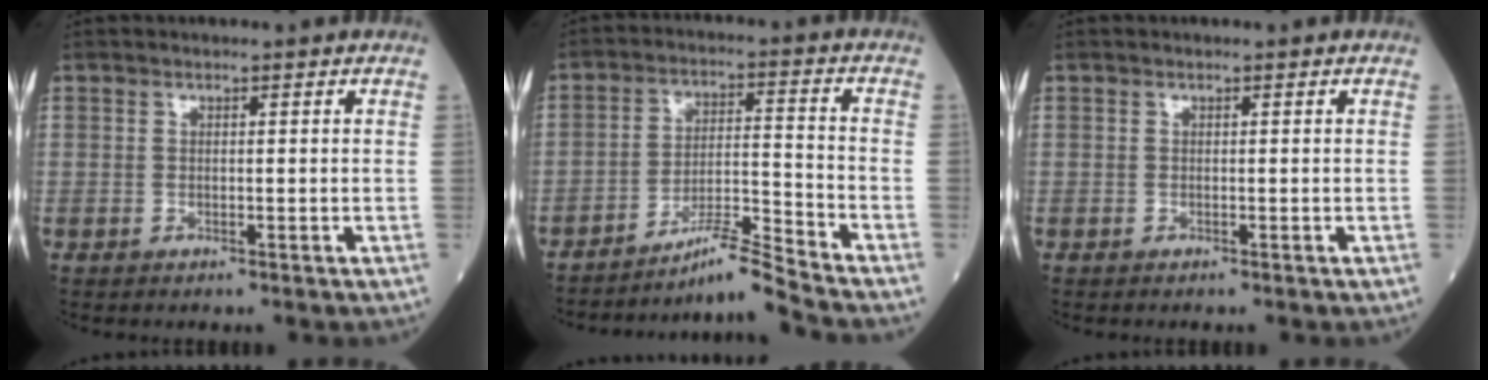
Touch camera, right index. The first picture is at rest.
{"total": 8.0, "force": [-7.3, -2.6, 2.0], "torque": [-0.041, 0.005, -0.127]}
{"total": 0.0}